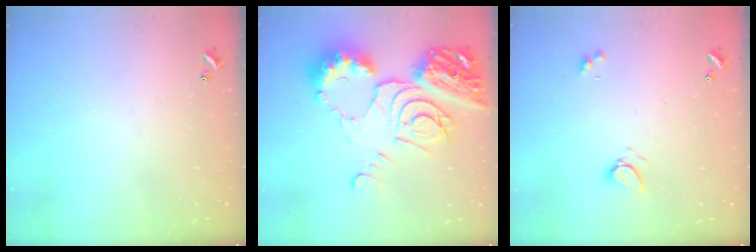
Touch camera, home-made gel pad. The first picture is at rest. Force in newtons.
{"total": 19.5, "press": 19.4, "slide": 2.4}
{"total": 2.6, "press": 2.5, "slide": 0.5}